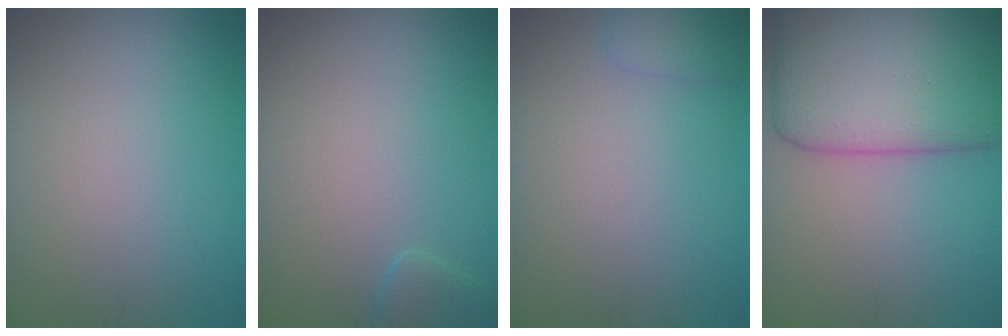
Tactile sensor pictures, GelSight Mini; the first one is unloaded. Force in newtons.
{"total": 1.3, "press": 1.3, "slide": 0.1}
{"total": 1.3, "press": 1.3, "slide": 0.1}
{"total": 11.6, "press": 11.6, "slide": 0.2}